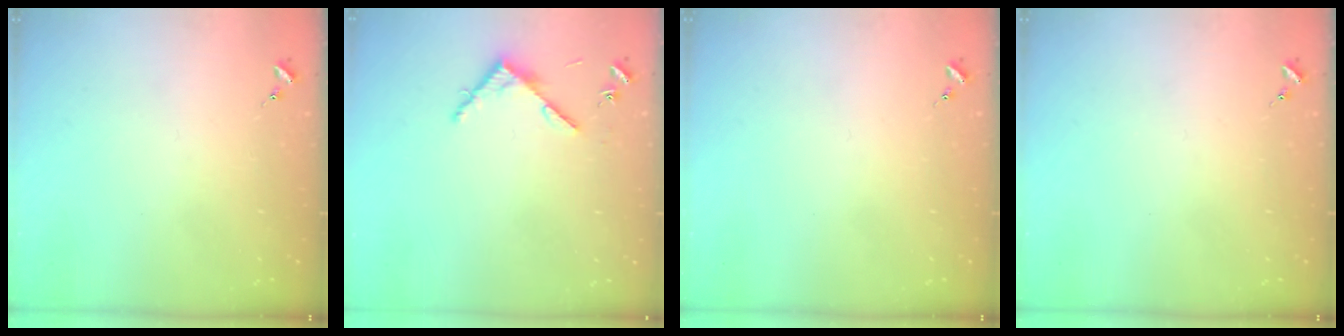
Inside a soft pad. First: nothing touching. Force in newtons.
{"total": 4.2, "press": 4.2, "slide": 0.4}
{"total": 0.0}
{"total": 0.0}